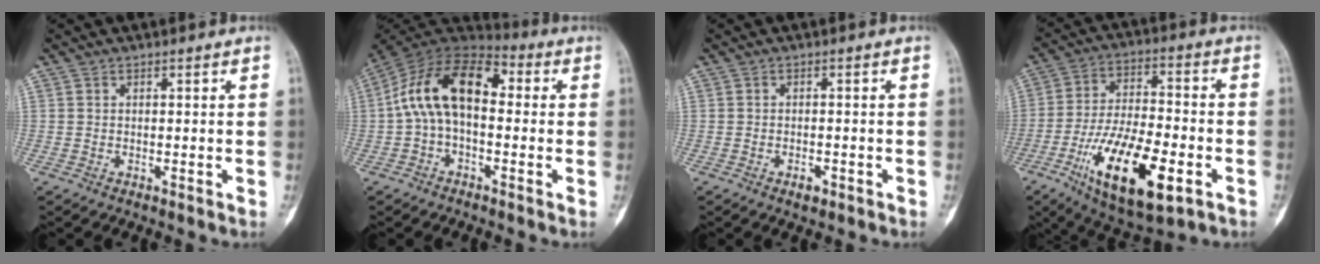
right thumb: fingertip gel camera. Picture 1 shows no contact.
{"total": 14.9, "force": [0.6, 8.8, 12.0], "torque": [-0.204, 0.046, -0.006]}
{"total": 1.7, "force": [-1.0, 0.8, 1.1], "torque": [-0.015, 0.004, -0.014]}
{"total": 19.8, "force": [-7.6, 7.7, 16.5], "torque": [-0.288, 0.020, -0.120]}